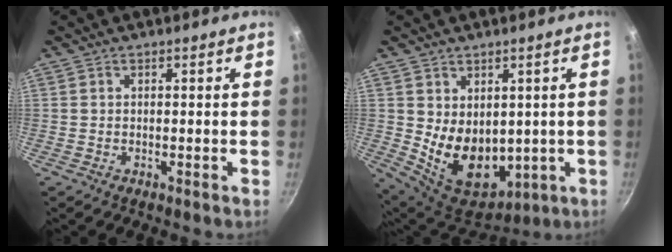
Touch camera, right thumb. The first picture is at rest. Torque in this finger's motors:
{"motor_torque": [-0.73, 0.83, -0.07, 0.19, 0.10]}